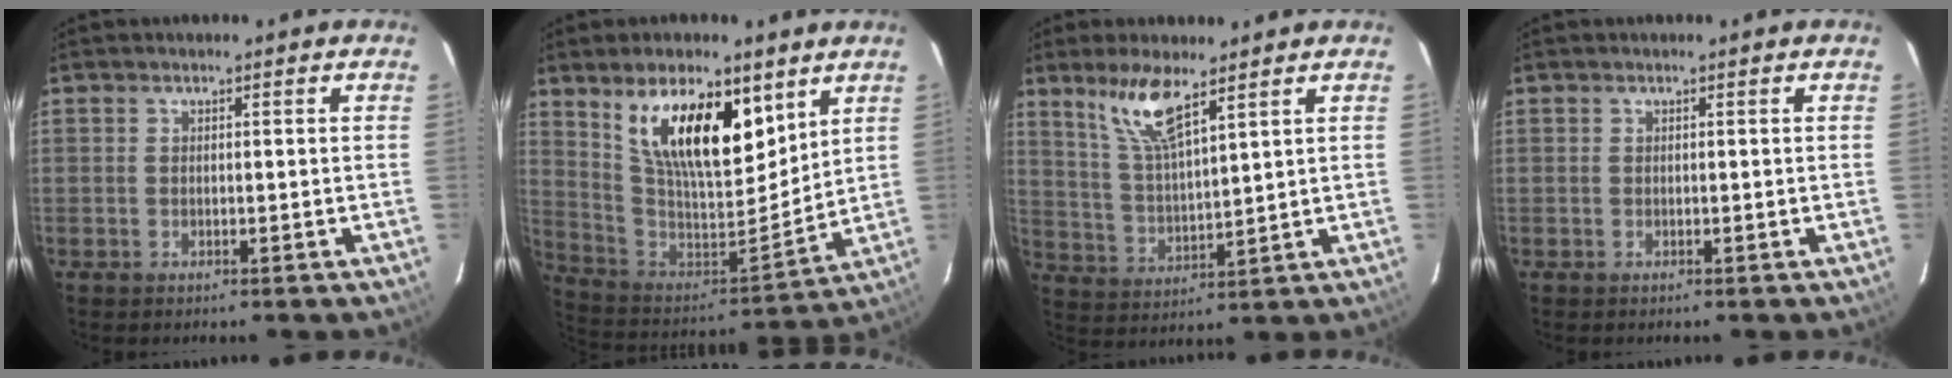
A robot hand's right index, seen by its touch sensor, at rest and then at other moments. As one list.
[{"total": 19.4, "force": [10.5, 7.9, 14.3], "torque": [-0.259, 0.005, 0.201]}, {"total": 9.2, "force": [6.2, 1.7, 6.6], "torque": [-0.131, 0.001, 0.132]}, {"total": 0.0}]